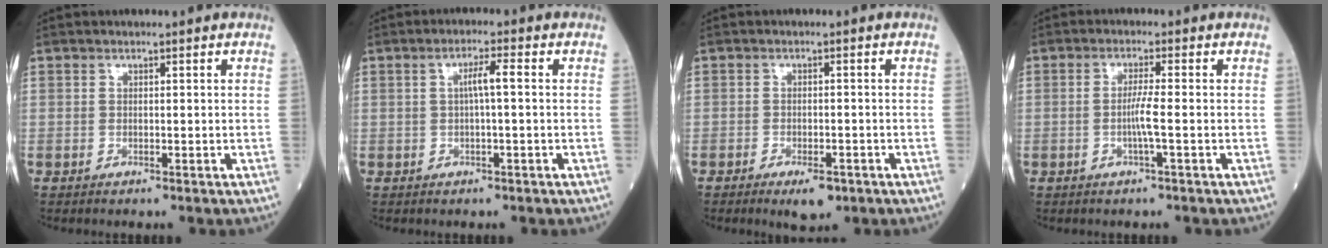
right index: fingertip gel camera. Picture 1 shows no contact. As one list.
[{"total": 3.0, "force": [0.2, 0.1, 3.0], "torque": [-0.054, 0.007, 0.004]}, {"total": 3.5, "force": [-2.1, 1.3, 2.5], "torque": [-0.040, -0.001, -0.024]}, {"total": 3.0, "force": [-0.8, -0.5, 2.8], "torque": [-0.055, -0.002, -0.016]}]